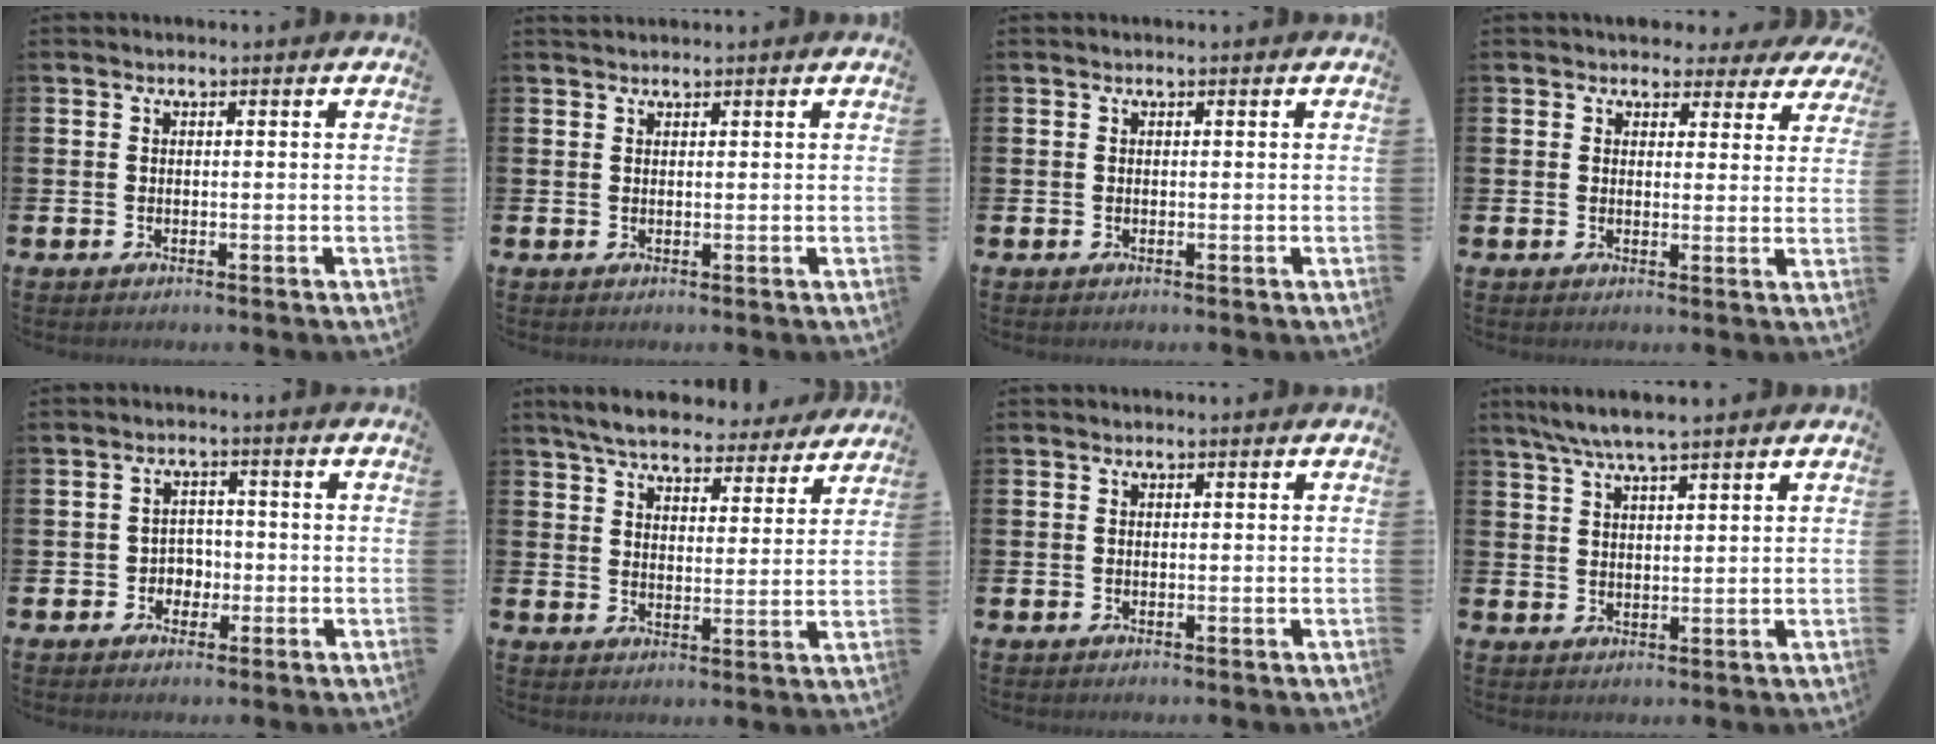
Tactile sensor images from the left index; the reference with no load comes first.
{"total": 0.9, "force": [0.9, 0.2, 0.1], "torque": [0.006, -0.001, 0.015]}
{"total": 0.0}
{"total": 3.2, "force": [2.7, 1.6, 0.3], "torque": [0.001, -0.015, 0.045]}
{"total": 2.6, "force": [-1.0, 2.3, 0.8], "torque": [-0.023, 0.007, -0.025]}
{"total": 6.3, "force": [6.0, 1.2, 1.6], "torque": [-0.053, -0.034, 0.105]}
{"total": 0.0}
{"total": 5.3, "force": [4.6, 0.4, 2.5], "torque": [-0.066, -0.007, 0.085]}